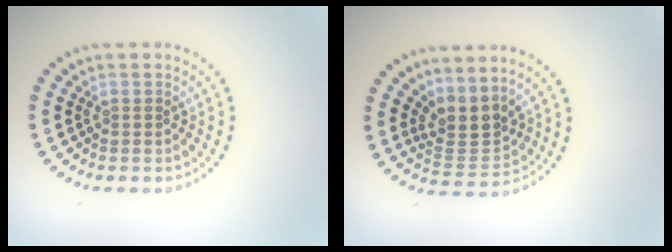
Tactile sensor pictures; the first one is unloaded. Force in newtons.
{"total": 3.2, "press": 2.4, "slide": 2.1}